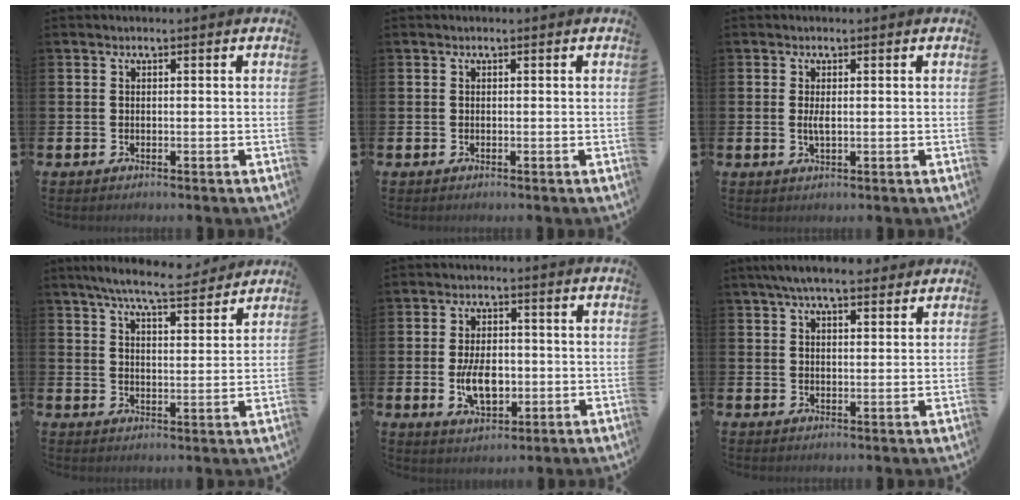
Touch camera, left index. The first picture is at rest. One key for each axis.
{"total": 0.0}
{"total": 2.1, "fx": 0.1, "fy": 0.7, "fz": 2.0, "tx": -0.039, "ty": 0.000, "tz": 0.001}
{"total": 7.3, "fx": 6.8, "fy": 0.6, "fz": 2.6, "tx": -0.061, "ty": -0.035, "tz": 0.119}
{"total": 6.1, "fx": -1.0, "fy": 3.6, "fz": 4.9, "tx": -0.085, "ty": 0.004, "tz": -0.019}
{"total": 5.3, "fx": 4.7, "fy": 1.2, "fz": 2.2, "tx": -0.053, "ty": -0.009, "tz": 0.085}